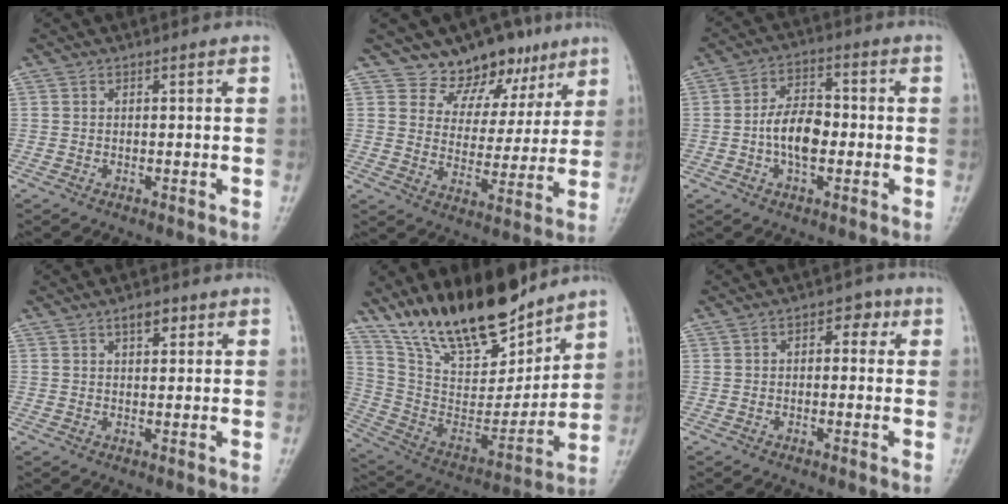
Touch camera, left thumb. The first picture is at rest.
{"total": 11.4, "force": [8.4, 7.0, 3.2], "torque": [0.001, -0.047, 0.126]}
{"total": 8.2, "force": [-1.4, 4.7, 6.6], "torque": [-0.104, 0.019, -0.032]}
{"total": 3.1, "force": [1.7, 1.5, 2.1], "torque": [-0.022, -0.004, 0.024]}
{"total": 22.0, "force": [17.1, 7.7, 11.5], "torque": [-0.158, -0.087, 0.307]}
{"total": 4.0, "force": [0.9, 2.6, 2.9], "torque": [-0.014, 0.009, 0.003]}